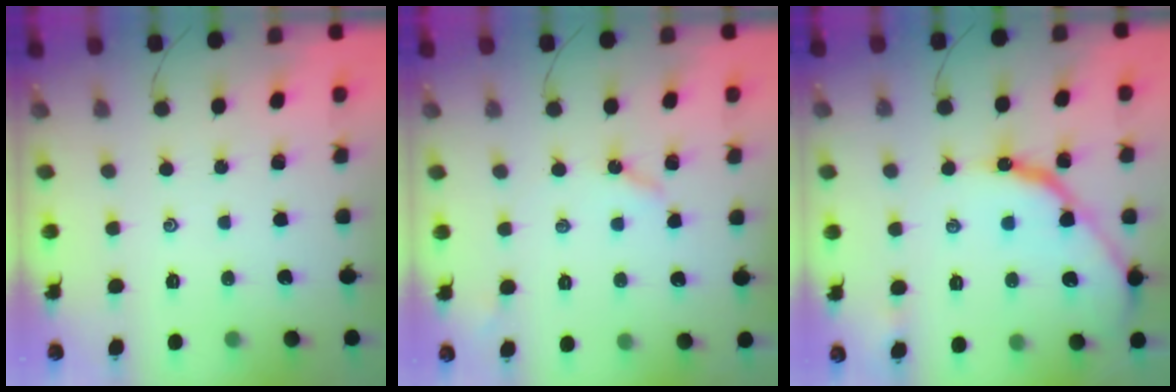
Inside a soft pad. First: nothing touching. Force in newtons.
{"total": 3.0, "press": 2.9, "slide": 0.6}
{"total": 12.0, "press": 12.0, "slide": 1.1}